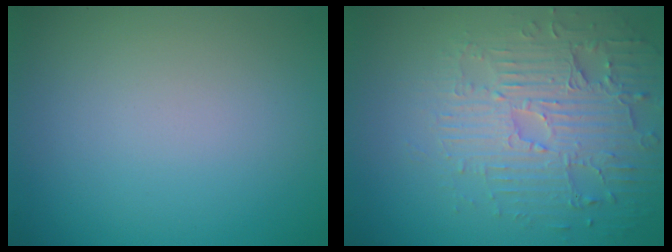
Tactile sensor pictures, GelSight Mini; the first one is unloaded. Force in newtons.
{"total": 4.6, "press": 4.2, "slide": 1.9}